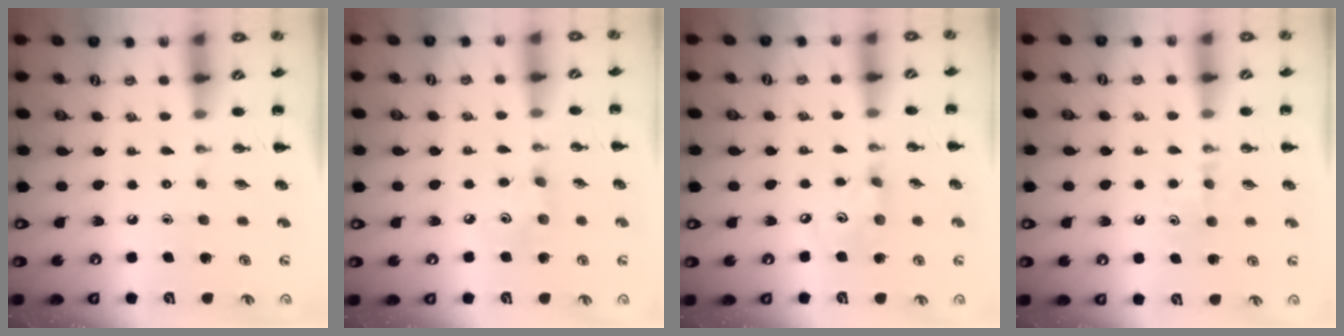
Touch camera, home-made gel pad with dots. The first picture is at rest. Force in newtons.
{"total": 4.5, "press": 4.3, "slide": 1.2}
{"total": 5.3, "press": 5.2, "slide": 1.0}
{"total": 3.9, "press": 3.7, "slide": 1.3}